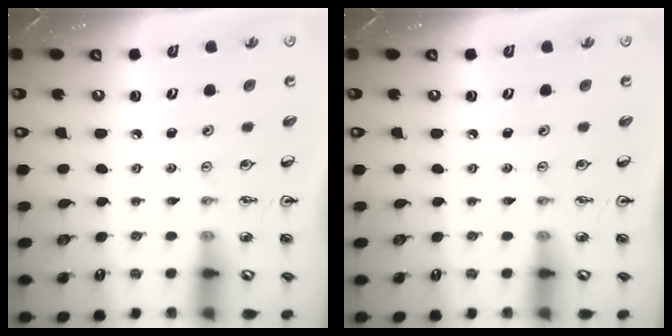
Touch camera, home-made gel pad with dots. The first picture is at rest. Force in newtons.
{"total": 0.0}